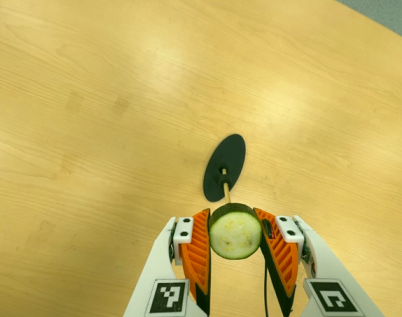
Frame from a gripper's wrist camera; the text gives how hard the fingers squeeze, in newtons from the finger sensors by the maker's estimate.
{"total": 12.0, "left": 11.3, "right": 12.7}